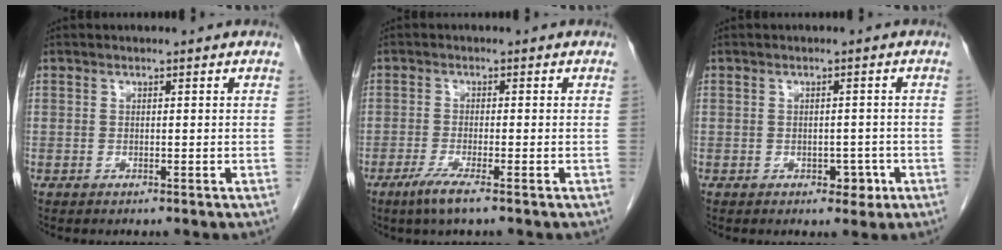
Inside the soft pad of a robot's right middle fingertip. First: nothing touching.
{"total": 3.6, "force": [-2.3, -0.1, 2.8], "torque": [-0.060, -0.011, -0.047]}
{"total": 2.4, "force": [-1.0, 1.6, 1.5], "torque": [-0.015, 0.004, -0.007]}